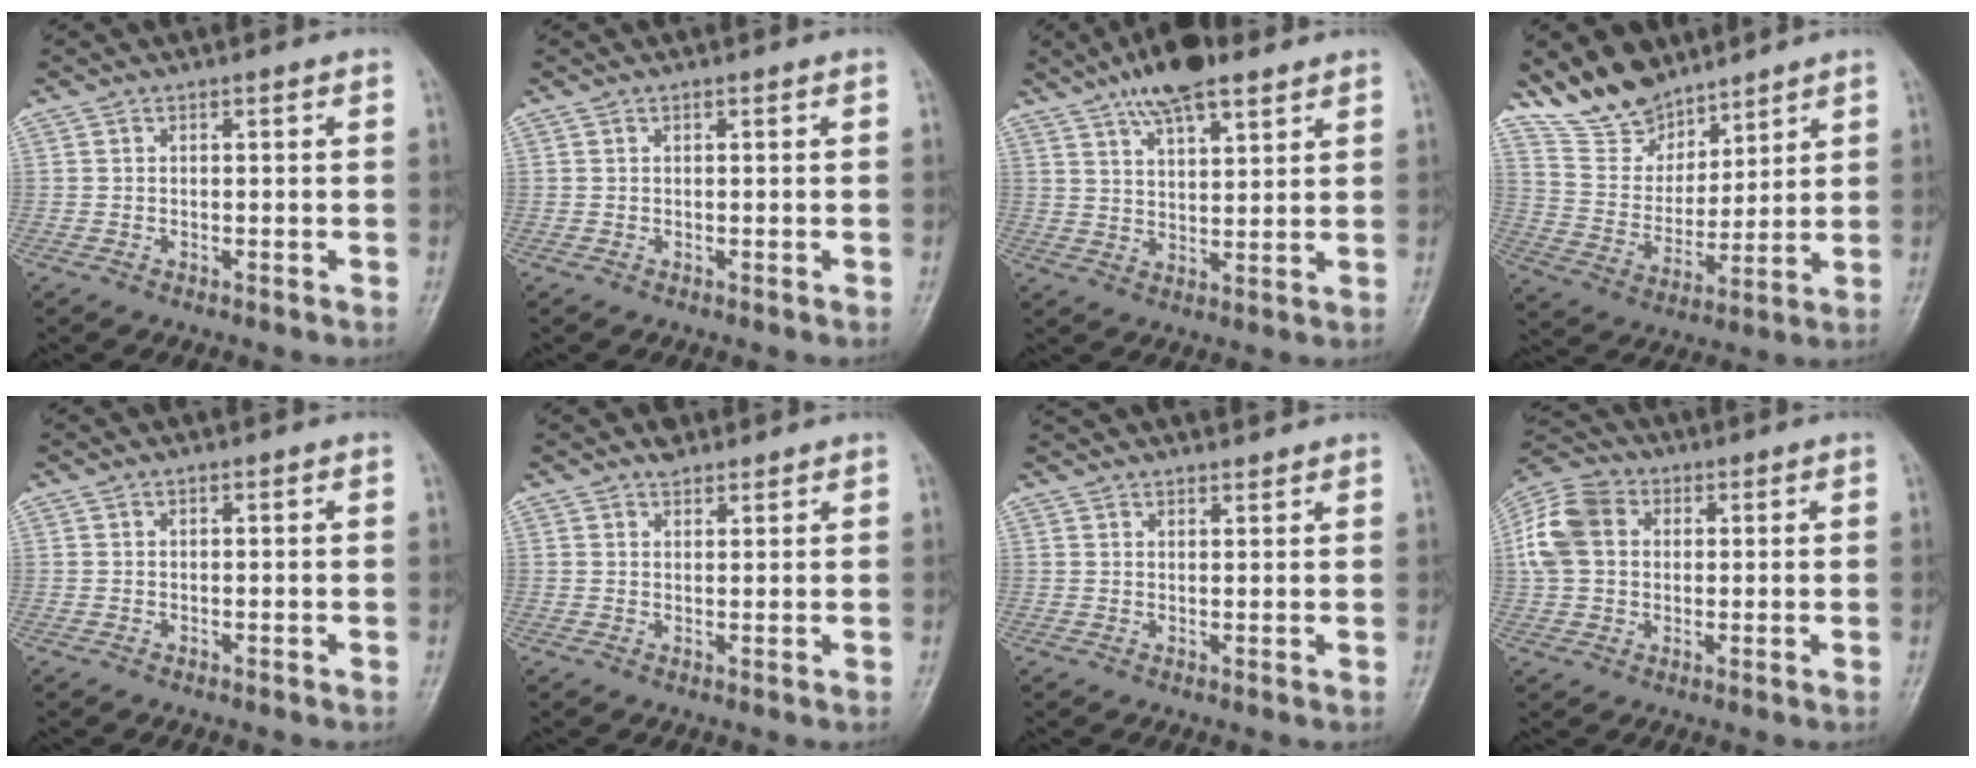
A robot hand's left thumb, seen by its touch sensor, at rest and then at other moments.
{"total": 0.0}
{"total": 10.7, "force": [7.3, 3.7, 6.9], "torque": [-0.100, -0.026, 0.126]}
{"total": 12.8, "force": [10.5, 6.3, 3.6], "torque": [-0.035, -0.060, 0.207]}
{"total": 0.0}
{"total": 2.2, "force": [1.8, 1.2, 0.4], "torque": [0.004, -0.012, 0.026]}
{"total": 3.9, "force": [3.6, 0.9, 1.1], "torque": [0.002, 0.009, 0.057]}
{"total": 11.1, "force": [2.2, 8.5, 6.8], "torque": [-0.131, 0.020, 0.034]}